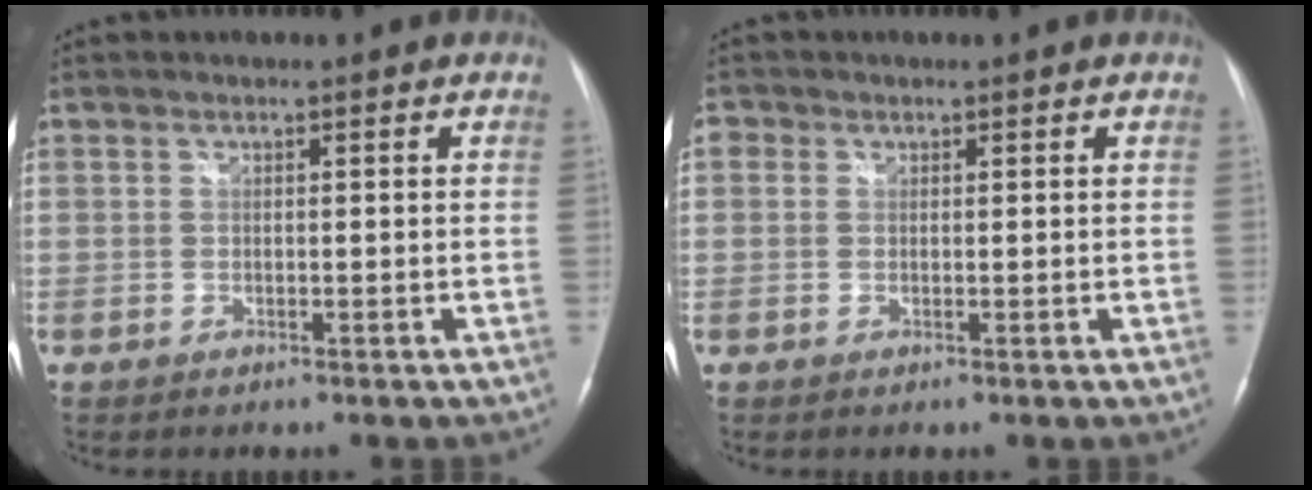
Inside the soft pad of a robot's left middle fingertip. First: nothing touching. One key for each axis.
{"total": 1.4, "fx": 0.5, "fy": 1.2, "fz": 0.5, "tx": -0.004, "ty": 0.006, "tz": 0.005}